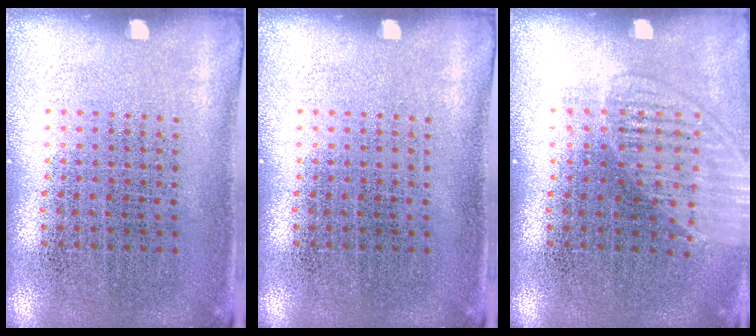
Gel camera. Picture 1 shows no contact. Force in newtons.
{"total": 0.0}
{"total": 1.3, "press": 1.3, "slide": 0.2}